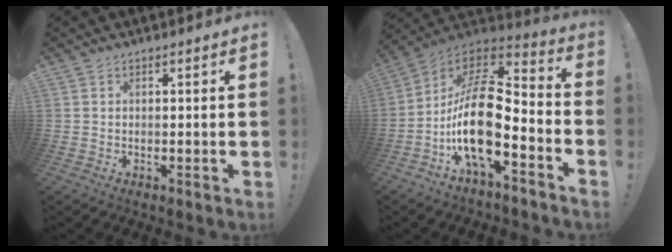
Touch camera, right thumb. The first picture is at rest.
{"total": 19.4, "force": [-4.9, 8.0, 17.0], "torque": [-0.339, 0.017, -0.087]}